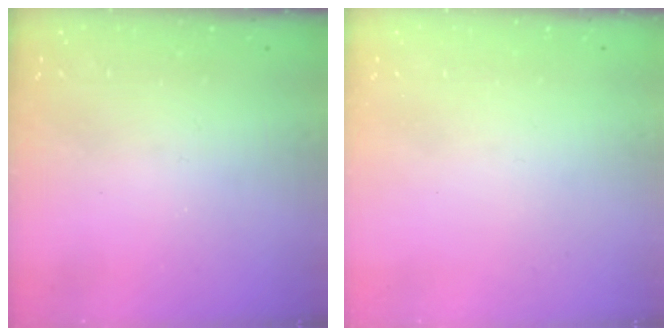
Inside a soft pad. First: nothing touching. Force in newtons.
{"total": 0.0}